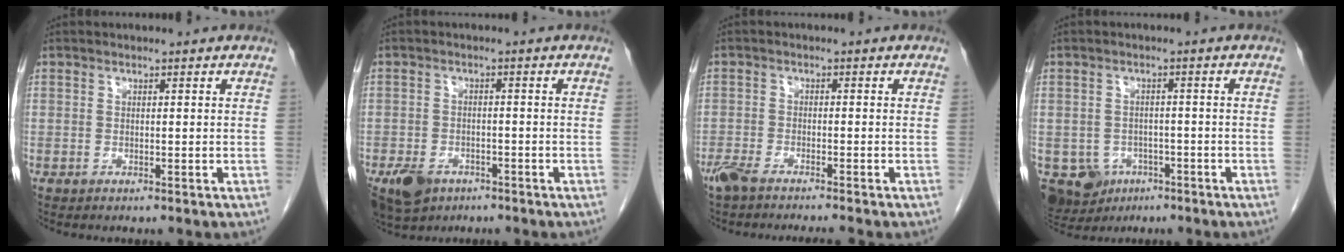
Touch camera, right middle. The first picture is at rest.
{"total": 6.6, "force": [-4.2, 4.2, 2.9], "torque": [-0.054, -0.004, -0.064]}
{"total": 6.1, "force": [-5.2, 0.3, 3.1], "torque": [-0.049, -0.013, -0.089]}
{"total": 7.2, "force": [-3.7, 5.9, 1.9], "torque": [-0.045, 0.003, -0.047]}